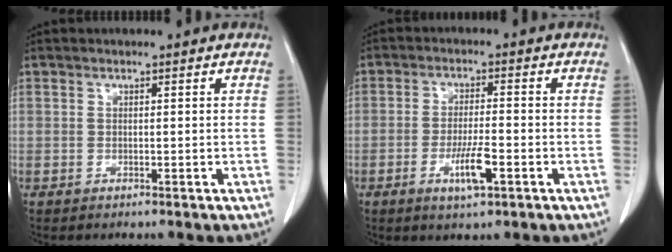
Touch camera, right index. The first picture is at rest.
{"total": 5.7, "force": [-2.3, 0.9, 5.1], "torque": [-0.095, -0.006, -0.040]}